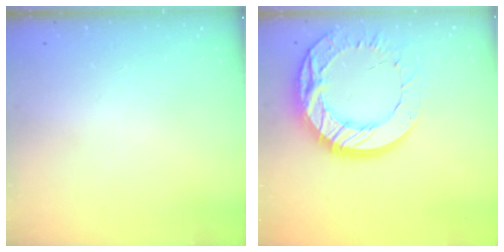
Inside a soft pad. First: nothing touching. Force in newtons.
{"total": 21.8, "press": 21.7, "slide": 1.9}